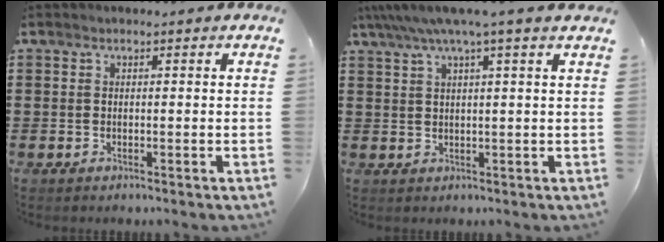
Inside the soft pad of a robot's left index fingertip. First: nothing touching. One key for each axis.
{"total": 3.9, "fx": 2.7, "fy": 0.0, "fz": 2.8, "tx": -0.064, "ty": -0.005, "tz": 0.045}